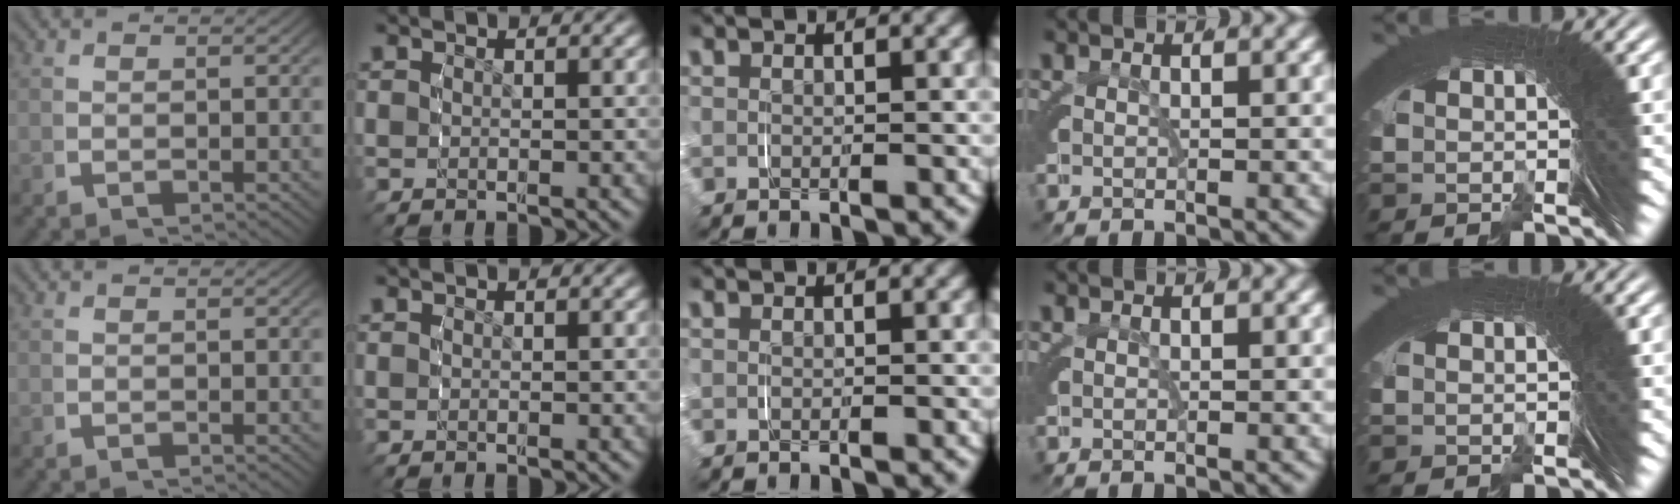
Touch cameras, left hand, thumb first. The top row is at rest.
{}